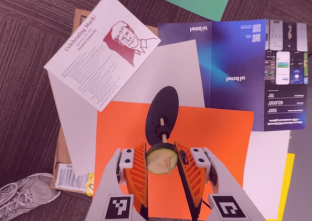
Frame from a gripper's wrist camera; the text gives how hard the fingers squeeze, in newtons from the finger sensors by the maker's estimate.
{"total": 9.5, "left": 10.2, "right": 8.7}